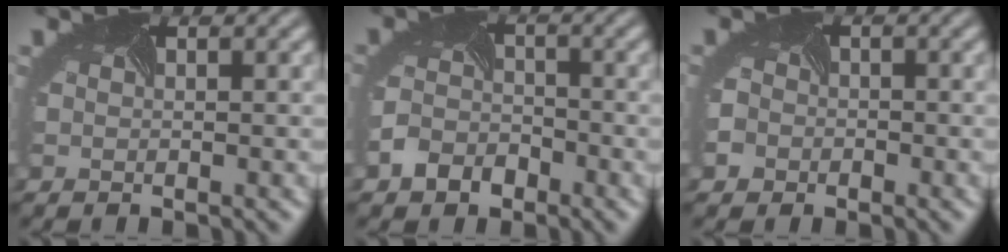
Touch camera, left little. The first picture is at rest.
{"total": 3.3, "force": [-2.4, 2.1, 0.9], "torque": [-0.025, -0.009, -0.052]}
{"total": 2.9, "force": [-1.5, 2.4, 0.6], "torque": [-0.004, -0.005, -0.028]}